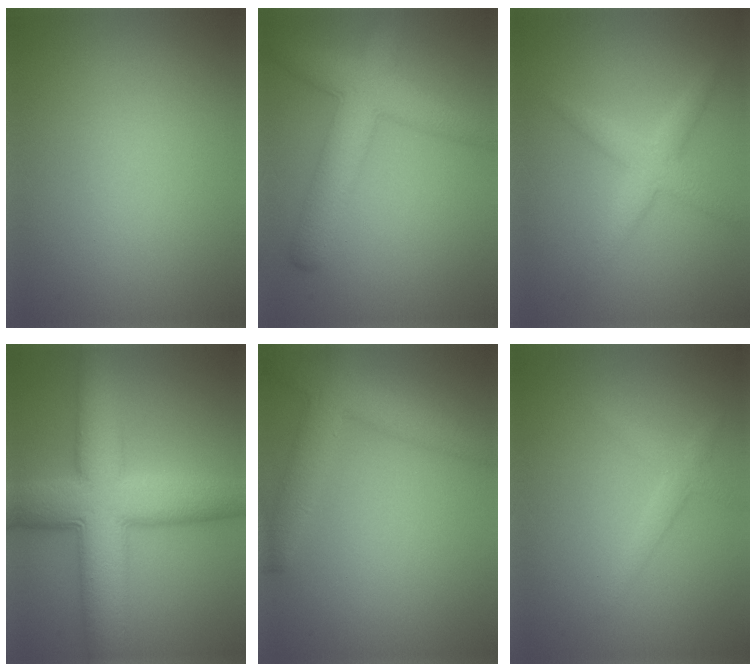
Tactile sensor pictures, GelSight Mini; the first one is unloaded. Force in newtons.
{"total": 6.6, "press": 6.6, "slide": 0.2}
{"total": 2.8, "press": 2.8, "slide": 0.0}
{"total": 11.0, "press": 11.0, "slide": 0.3}
{"total": 5.1, "press": 5.0, "slide": 0.3}
{"total": 1.6, "press": 1.6, "slide": 0.1}